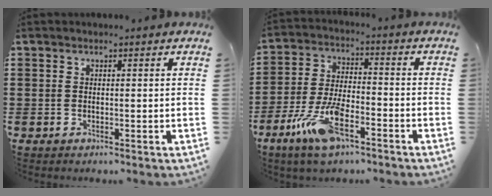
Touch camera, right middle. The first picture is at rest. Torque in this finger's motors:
{"motor_torque": [0.22, 0.09, 0.40, 0.21]}